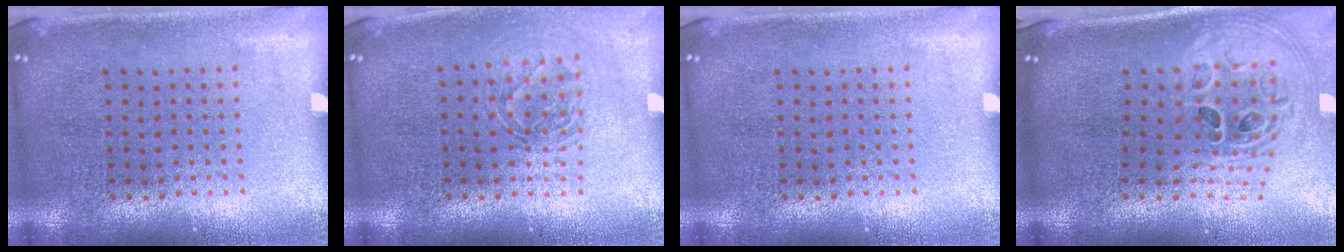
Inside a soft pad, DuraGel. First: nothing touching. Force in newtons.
{"total": 1.3, "press": 1.1, "slide": 0.6}
{"total": 0.0}
{"total": 2.1, "press": 1.4, "slide": 1.5}